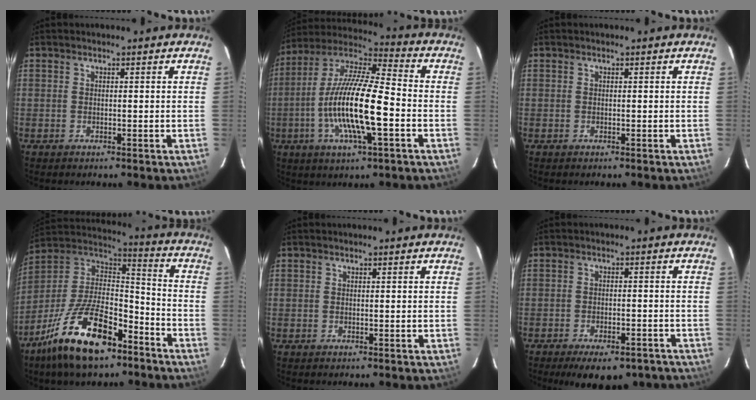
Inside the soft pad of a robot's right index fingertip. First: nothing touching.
{"total": 18.4, "force": [-4.4, 4.0, 17.4], "torque": [-0.335, -0.008, -0.089]}
{"total": 0.0}
{"total": 21.6, "force": [-13.2, 9.3, 14.4], "torque": [-0.283, -0.005, -0.227]}
{"total": 0.0}
{"total": 11.6, "force": [-8.9, 4.5, 5.9], "torque": [-0.121, -0.015, -0.115]}